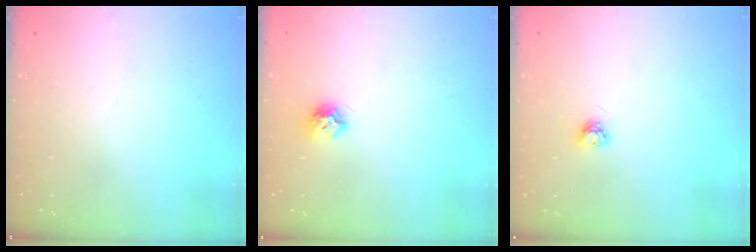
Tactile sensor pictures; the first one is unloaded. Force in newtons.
{"total": 7.1, "press": 7.1, "slide": 0.2}
{"total": 4.4, "press": 4.4, "slide": 0.6}